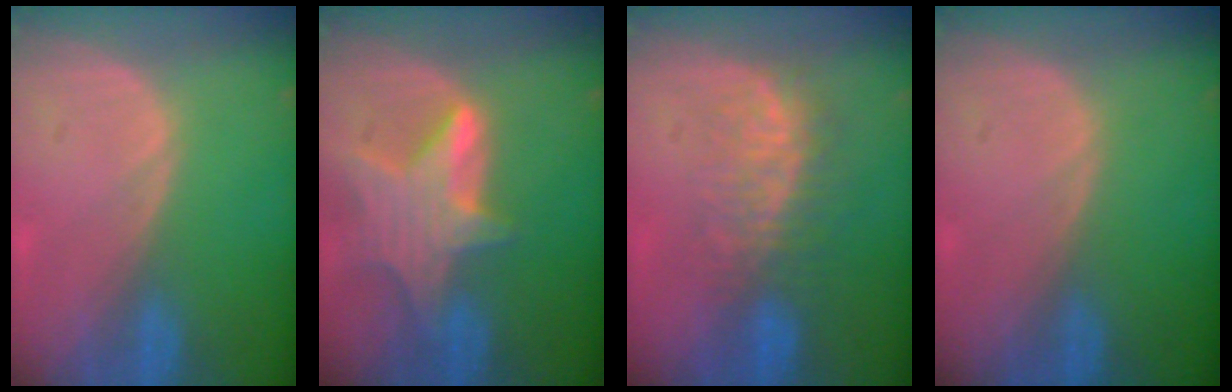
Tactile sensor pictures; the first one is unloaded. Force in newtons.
{"total": 7.8, "press": 7.1, "slide": 3.2}
{"total": 7.6, "press": 7.1, "slide": 2.8}
{"total": 0.0}